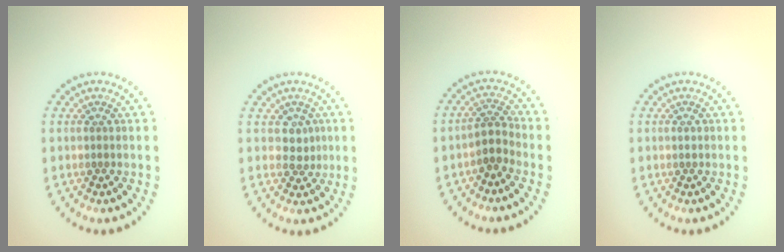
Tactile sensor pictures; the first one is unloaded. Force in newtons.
{"total": 1.7, "press": 1.4, "slide": 1.0}
{"total": 2.2, "press": 1.7, "slide": 1.3}
{"total": 0.7, "press": 0.7, "slide": 0.0}